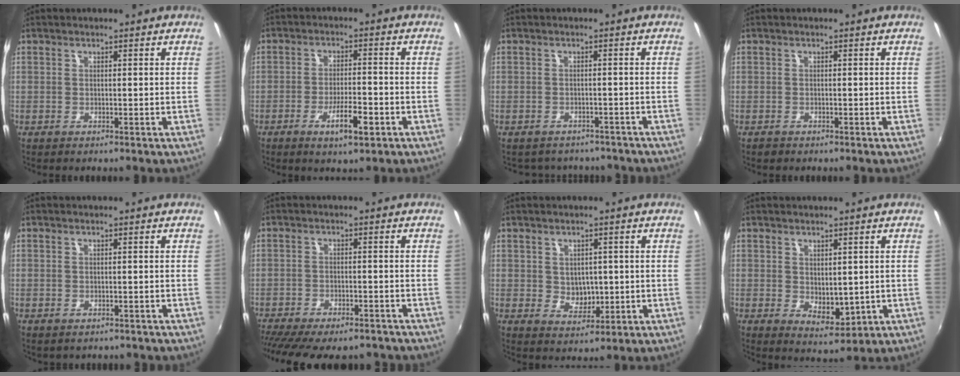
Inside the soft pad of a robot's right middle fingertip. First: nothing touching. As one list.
[{"total": 6.4, "force": [-3.2, 1.4, 5.4], "torque": [-0.104, -0.009, -0.051]}, {"total": 8.3, "force": [-7.1, 3.7, 2.4], "torque": [-0.051, -0.011, -0.088]}, {"total": 0.8, "force": [-0.6, 0.4, 0.1], "torque": [-0.005, -0.001, -0.010]}, {"total": 1.8, "force": [-1.4, 1.0, 0.6], "torque": [-0.014, -0.007, -0.018]}, {"total": 15.4, "force": [-13.1, 4.3, 6.9], "torque": [-0.148, -0.032, -0.184]}, {"total": 4.0, "force": [0.2, 3.4, 2.0], "torque": [-0.032, 0.000, 0.008]}, {"total": 4.4, "force": [0.3, 3.0, 3.3], "torque": [-0.047, -0.009, 0.013]}]